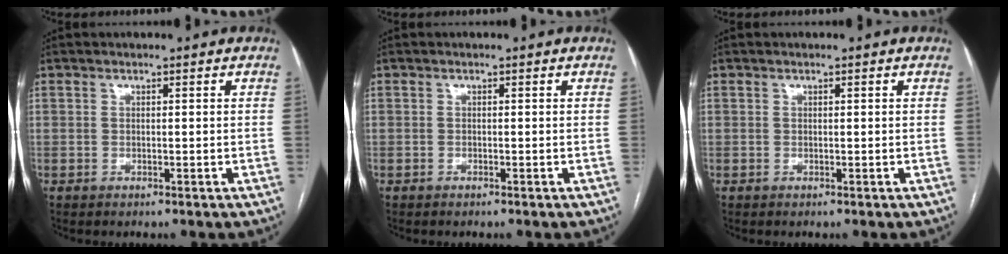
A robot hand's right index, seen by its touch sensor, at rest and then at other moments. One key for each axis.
{"total": 0.0}
{"total": 0.0}